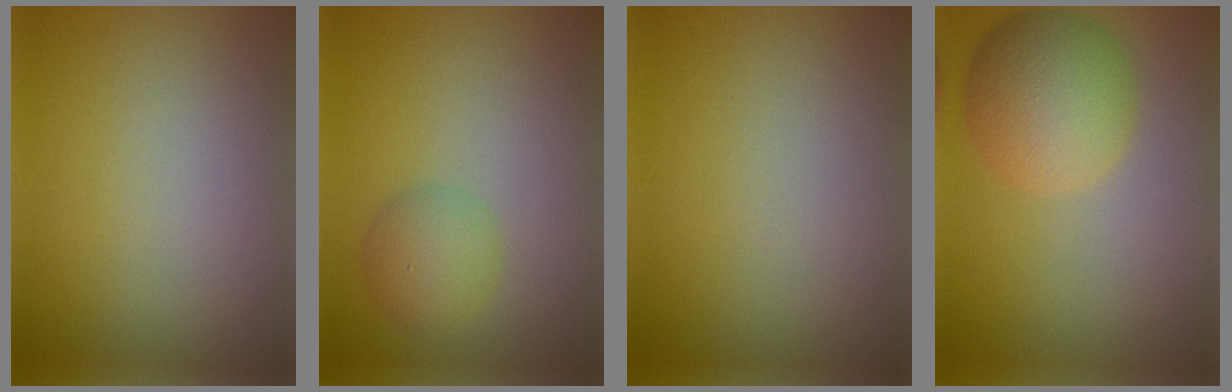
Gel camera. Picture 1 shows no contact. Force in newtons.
{"total": 2.8, "press": 2.8, "slide": 0.1}
{"total": 0.0}
{"total": 5.9, "press": 5.9, "slide": 0.3}